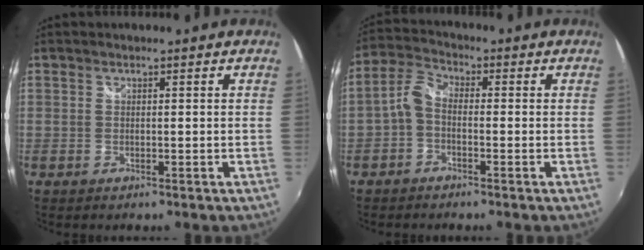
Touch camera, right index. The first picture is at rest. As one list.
[{"total": 4.1, "force": [-1.5, 2.4, 3.0], "torque": [-0.073, 0.015, -0.035]}]